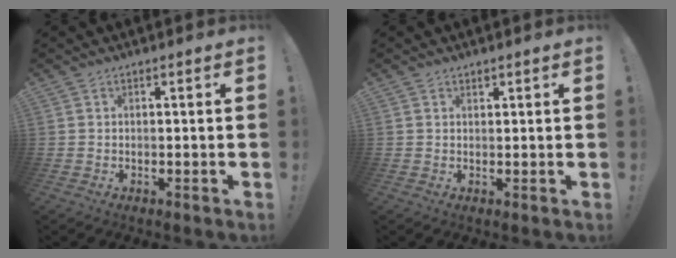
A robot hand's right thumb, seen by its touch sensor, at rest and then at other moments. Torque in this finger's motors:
{"motor_torque": [-0.01, 0.22, 0.29, -0.12, -0.01]}